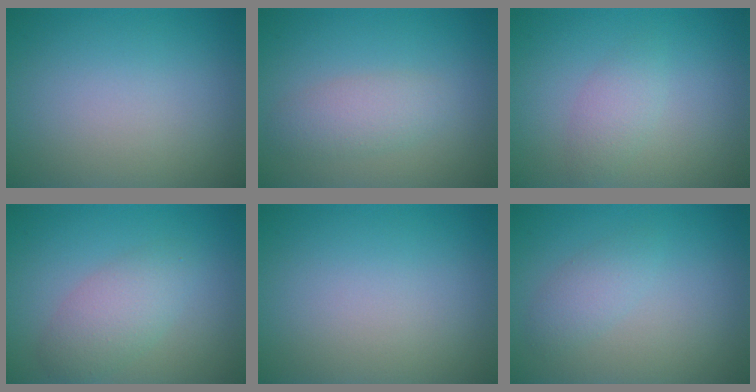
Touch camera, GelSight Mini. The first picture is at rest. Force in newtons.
{"total": 2.5, "press": 2.5, "slide": 0.1}
{"total": 1.7, "press": 1.7, "slide": 0.1}
{"total": 3.2, "press": 3.2, "slide": 0.1}
{"total": 0.0}
{"total": 1.6, "press": 1.6, "slide": 0.0}